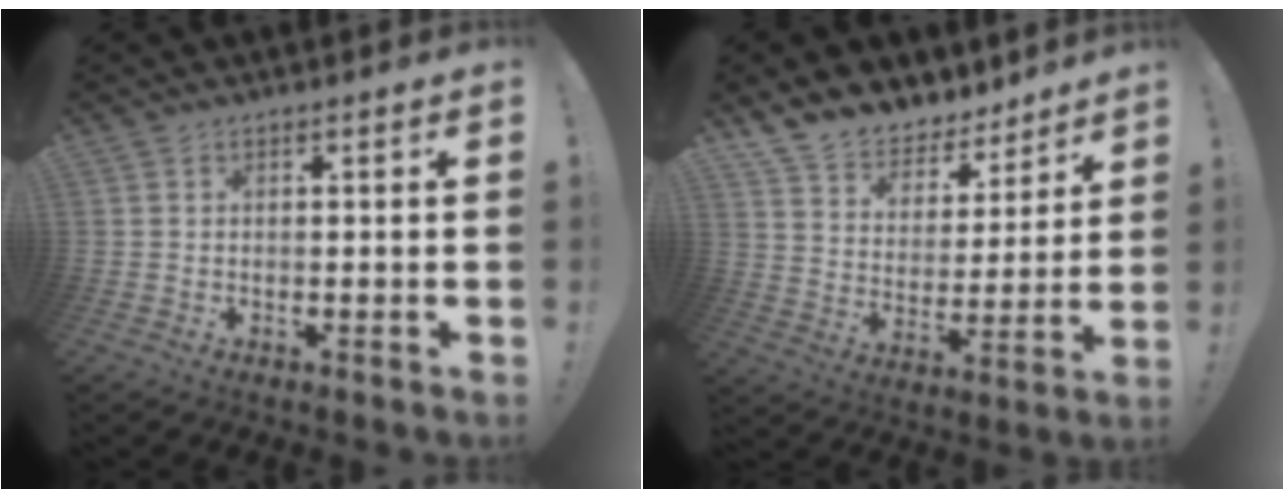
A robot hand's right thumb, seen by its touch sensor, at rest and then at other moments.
{"total": 10.3, "force": [8.9, 5.1, 1.6], "torque": [-0.045, -0.076, 0.168]}